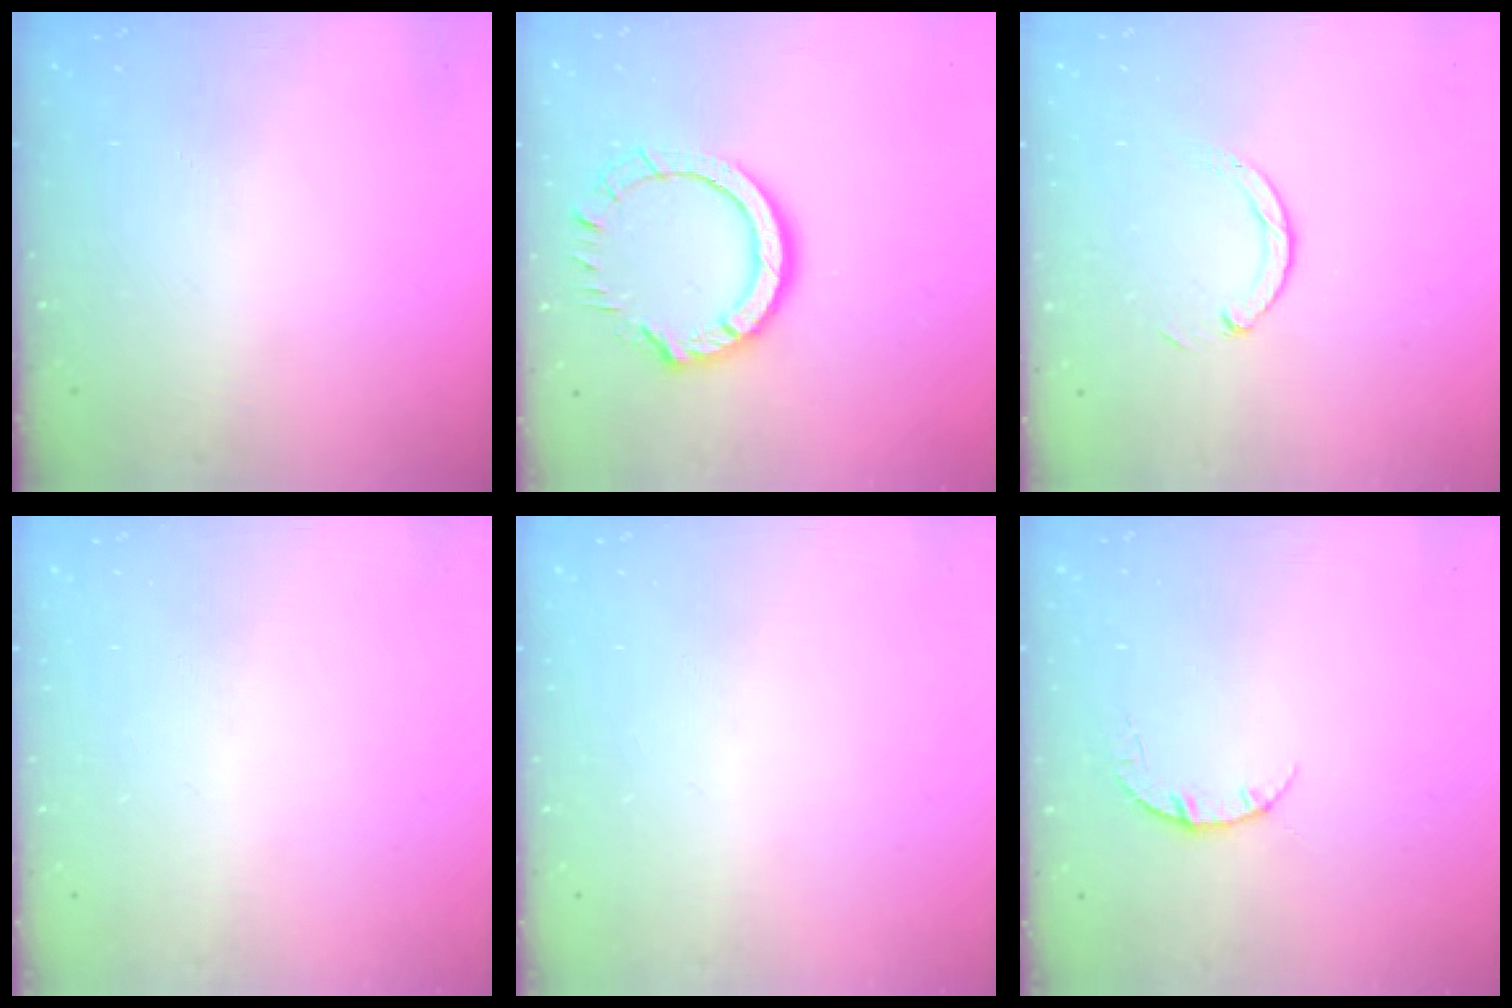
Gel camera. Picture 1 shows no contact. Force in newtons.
{"total": 10.8, "press": 10.8, "slide": 1.2}
{"total": 2.9, "press": 2.9, "slide": 0.4}
{"total": 0.0}
{"total": 0.0}
{"total": 4.2, "press": 4.2, "slide": 0.5}